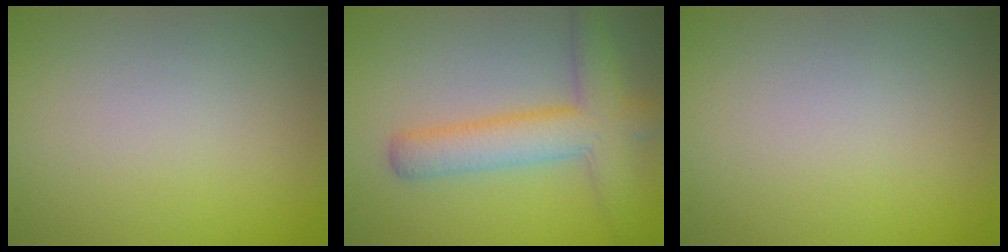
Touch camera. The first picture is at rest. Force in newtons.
{"total": 5.3, "press": 5.3, "slide": 0.3}
{"total": 0.0}